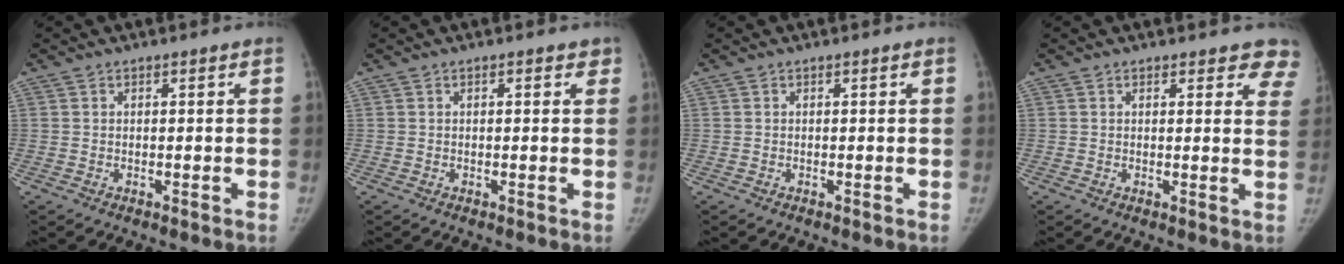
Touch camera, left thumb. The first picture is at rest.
{"total": 1.5, "force": [0.7, 0.8, 1.0], "torque": [0.000, 0.002, 0.005]}
{"total": 0.0}
{"total": 7.4, "force": [6.2, 2.9, 2.7], "torque": [0.019, -0.023, 0.047]}